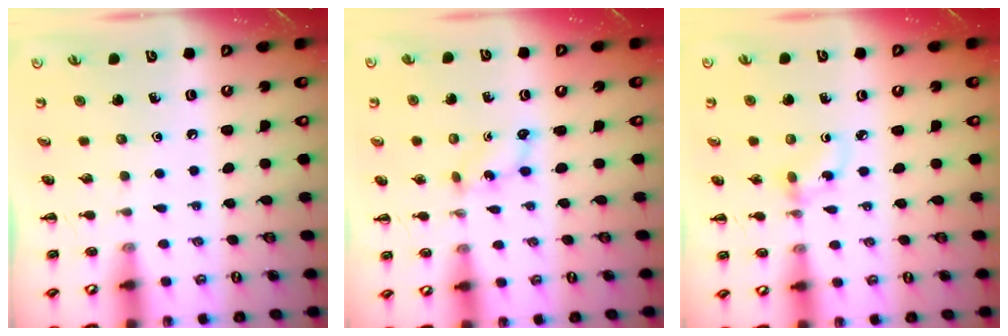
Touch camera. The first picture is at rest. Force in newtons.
{"total": 2.0, "press": 2.0, "slide": 0.6}
{"total": 2.9, "press": 2.7, "slide": 1.2}